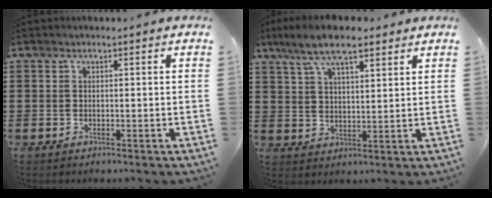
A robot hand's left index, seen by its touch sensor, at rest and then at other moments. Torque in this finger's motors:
{"motor_torque": [2.14, 0.00, 0.70, 0.21]}